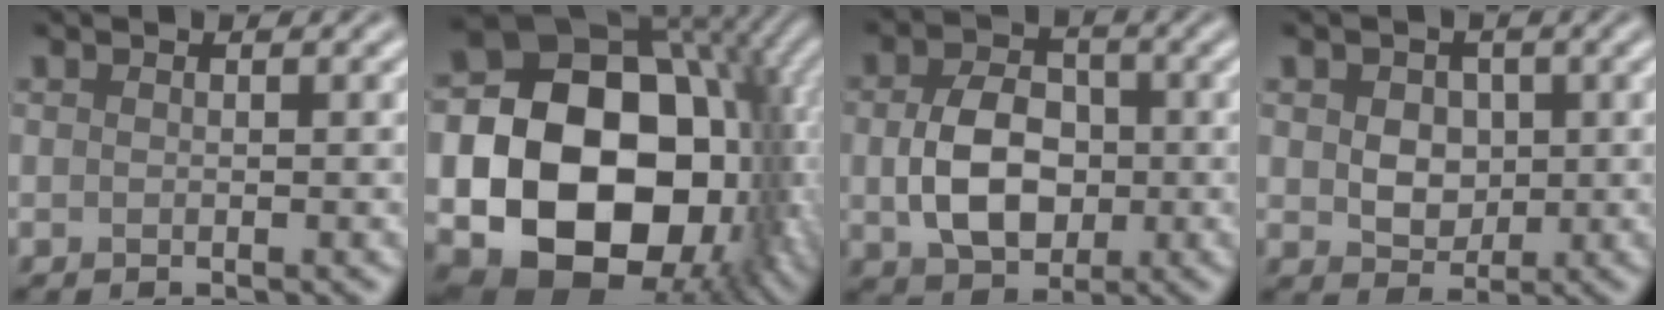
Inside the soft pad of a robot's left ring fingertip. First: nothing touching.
{"total": 19.9, "force": [-2.3, 15.3, 12.4], "torque": [-0.190, -0.030, -0.040]}
{"total": 6.3, "force": [-0.3, 4.5, 4.4], "torque": [-0.089, -0.005, -0.005]}
{"total": 3.7, "force": [0.6, 2.8, 2.2], "torque": [-0.038, 0.000, 0.003]}